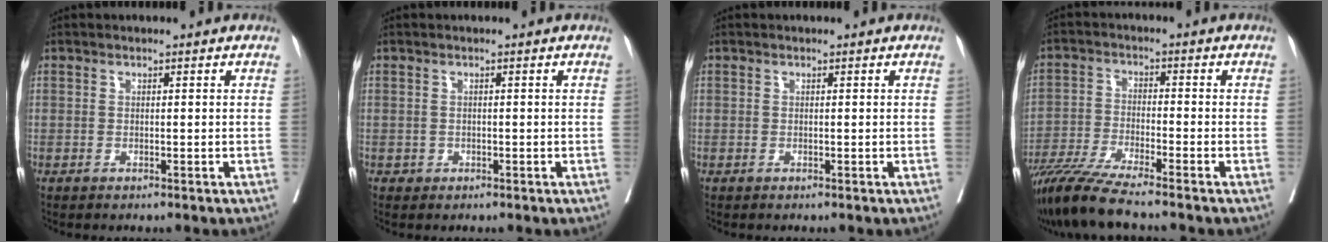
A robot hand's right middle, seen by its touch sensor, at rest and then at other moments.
{"total": 0.5, "force": [-0.1, 0.5, 0.1], "torque": [0.000, 0.002, -0.001]}
{"total": 0.0}
{"total": 9.2, "force": [-7.8, -0.8, 4.9], "torque": [-0.080, -0.031, -0.142]}